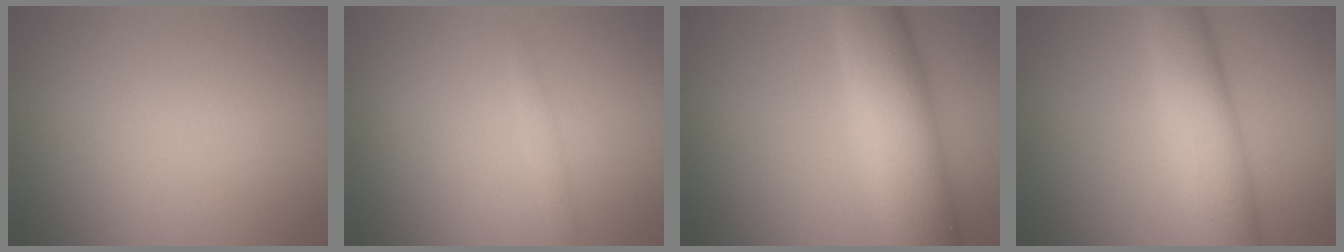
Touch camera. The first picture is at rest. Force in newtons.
{"total": 0.9, "press": 0.9, "slide": 0.0}
{"total": 9.9, "press": 9.9, "slide": 0.3}
{"total": 7.5, "press": 7.5, "slide": 0.1}